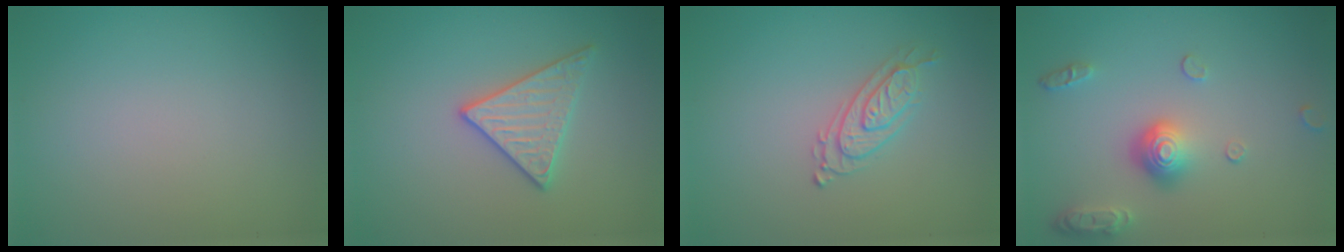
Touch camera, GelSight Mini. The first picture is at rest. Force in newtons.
{"total": 2.9, "press": 2.9, "slide": 0.4}
{"total": 2.3, "press": 2.1, "slide": 0.9}
{"total": 3.7, "press": 2.9, "slide": 2.4}